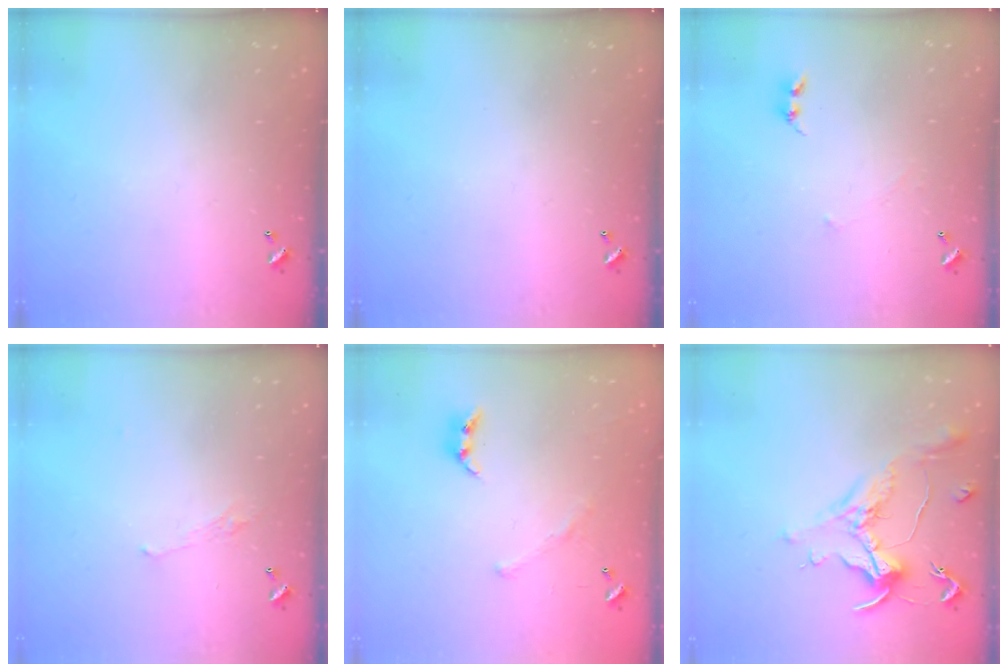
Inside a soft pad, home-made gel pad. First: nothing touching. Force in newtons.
{"total": 0.0}
{"total": 1.8, "press": 1.8, "slide": 0.5}
{"total": 0.9, "press": 0.4, "slide": 0.8}
{"total": 2.9, "press": 2.7, "slide": 1.0}
{"total": 1.2, "press": 1.0, "slide": 0.5}